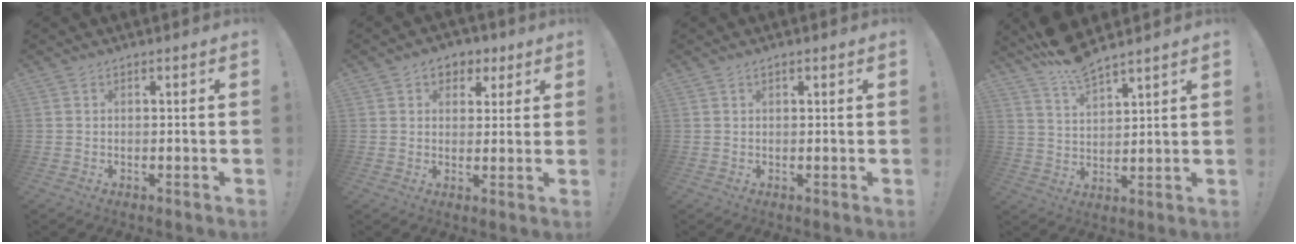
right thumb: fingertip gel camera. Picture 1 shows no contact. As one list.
[{"total": 5.7, "force": [2.1, 4.8, 2.1], "torque": [-0.022, -0.002, 0.039]}, {"total": 0.8, "force": [0.5, 0.4, 0.5], "torque": [-0.010, 0.000, 0.010]}, {"total": 8.6, "force": [7.6, 1.7, 3.7], "torque": [-0.069, -0.047, 0.137]}]